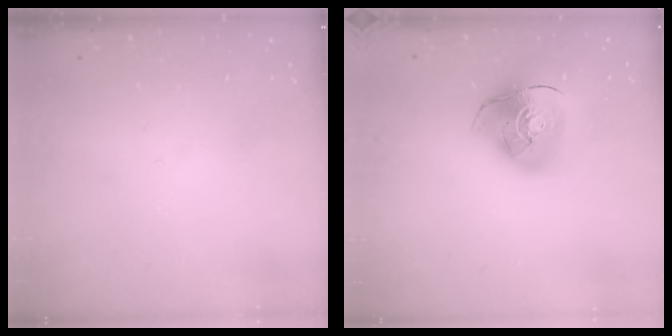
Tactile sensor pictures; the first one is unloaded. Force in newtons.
{"total": 12.9, "press": 12.8, "slide": 1.8}